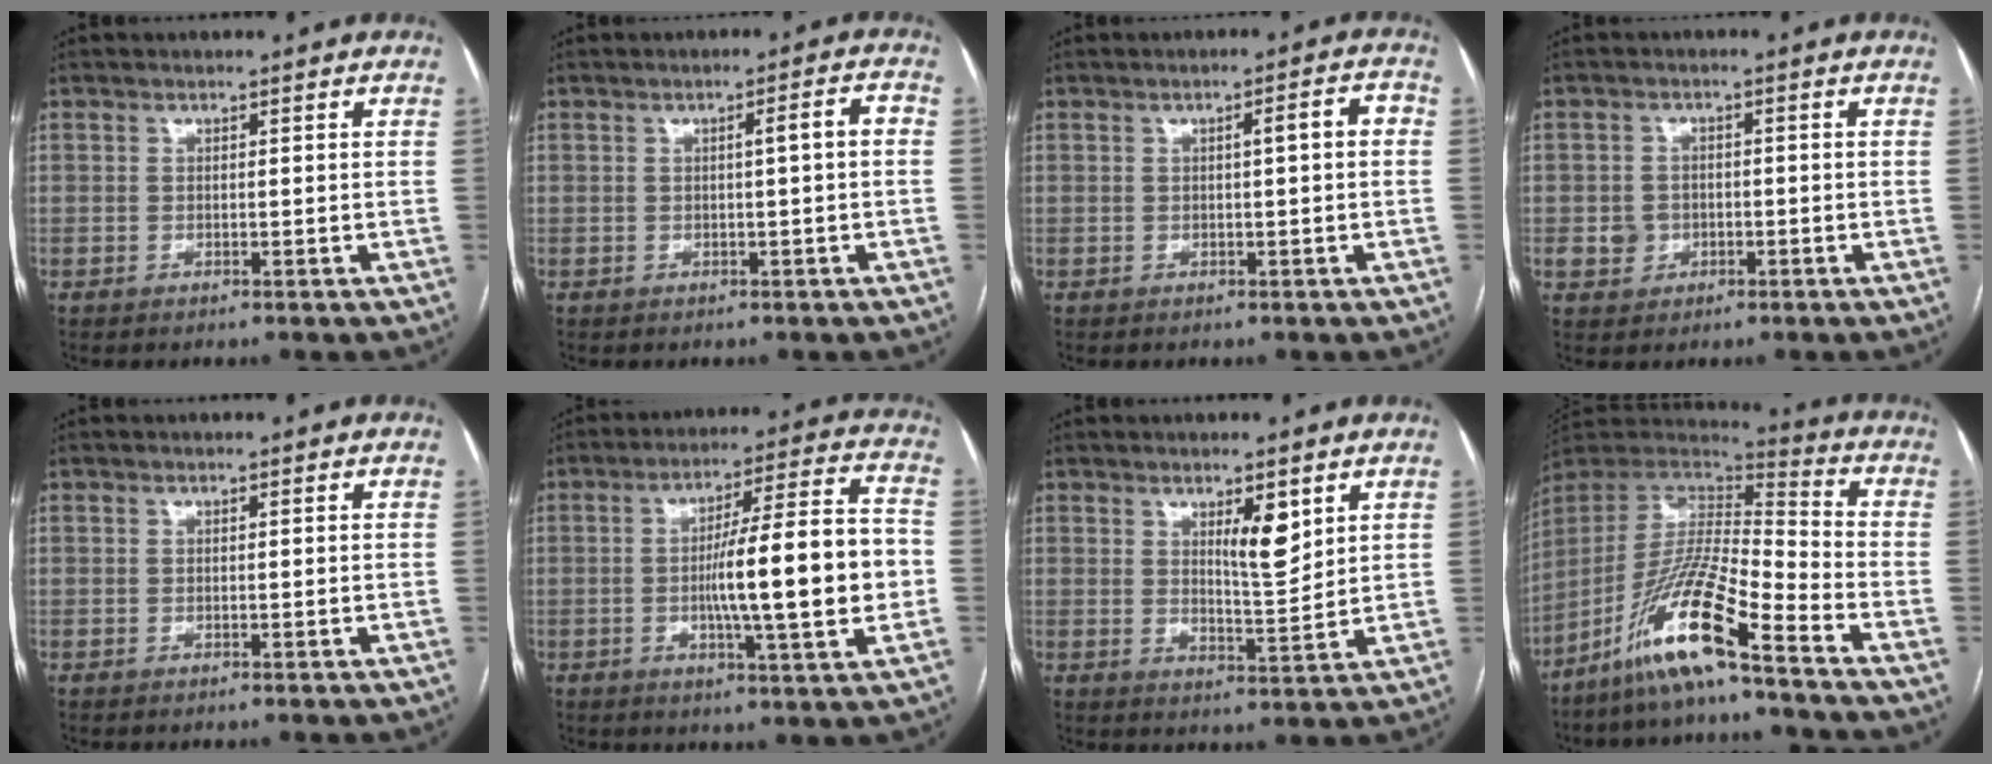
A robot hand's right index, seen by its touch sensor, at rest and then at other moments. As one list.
[{"total": 2.8, "force": [0.0, 0.1, 2.8], "torque": [-0.039, 0.006, 0.001]}, {"total": 3.1, "force": [0.2, 0.4, 3.1], "torque": [-0.044, 0.010, 0.002]}, {"total": 3.4, "force": [-0.7, 3.1, 1.1], "torque": [-0.010, 0.007, -0.004]}, {"total": 0.0}, {"total": 16.2, "force": [-1.7, 1.1, 16.1], "torque": [-0.248, 0.010, -0.028]}, {"total": 5.6, "force": [2.7, 1.2, 4.7], "torque": [-0.082, -0.010, 0.049]}, {"total": 15.5, "force": [-10.4, 0.5, 11.5], "torque": [-0.229, -0.011, -0.196]}]